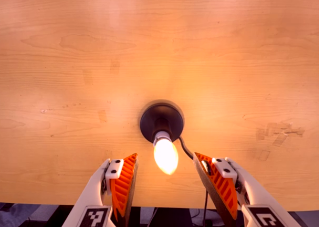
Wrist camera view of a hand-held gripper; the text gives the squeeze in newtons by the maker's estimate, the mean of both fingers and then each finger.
{"total": 0.0}